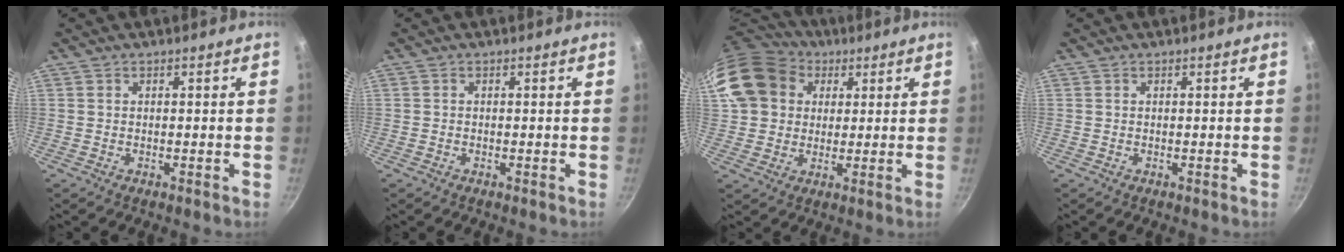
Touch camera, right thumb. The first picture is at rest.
{"total": 0.0}
{"total": 15.6, "force": [5.8, 12.8, 6.9], "torque": [-0.120, 0.015, 0.100]}
{"total": 0.0}